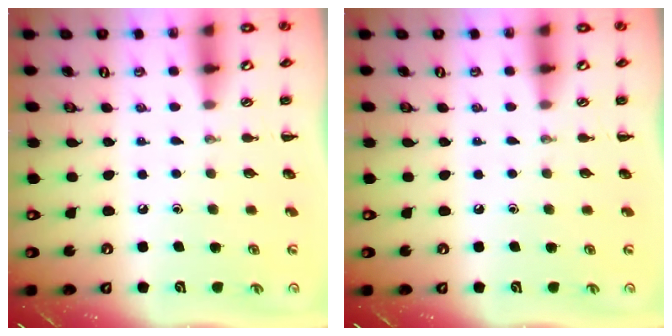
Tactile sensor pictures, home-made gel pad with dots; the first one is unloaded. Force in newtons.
{"total": 0.0}